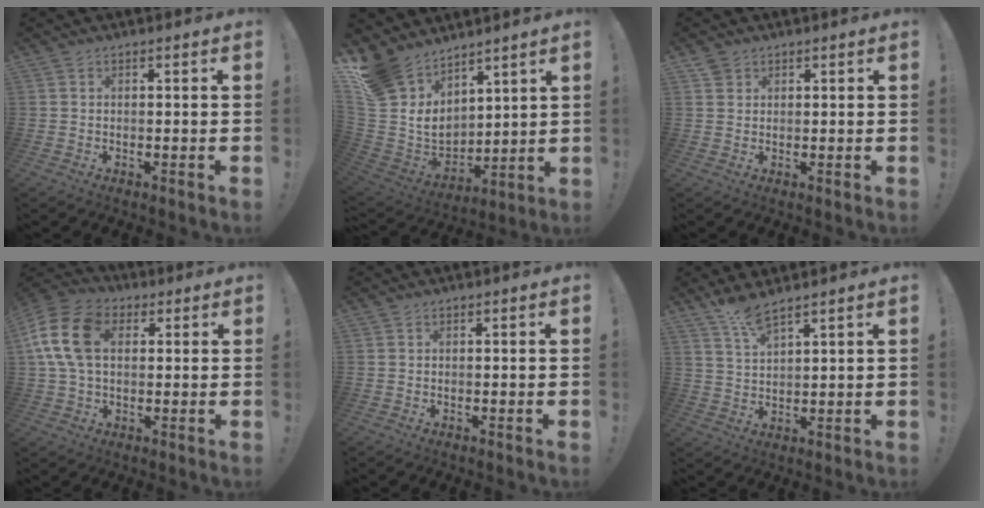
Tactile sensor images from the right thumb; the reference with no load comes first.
{"total": 13.8, "force": [9.8, 8.4, 4.8], "torque": [-0.116, -0.075, 0.198]}
{"total": 2.0, "force": [1.4, 1.3, 0.4], "torque": [-0.005, -0.005, 0.027]}
{"total": 15.6, "force": [3.3, 10.7, 10.9], "torque": [-0.222, 0.009, 0.063]}
{"total": 0.0}
{"total": 5.9, "force": [4.9, 0.5, 3.3], "torque": [-0.066, -0.029, 0.086]}